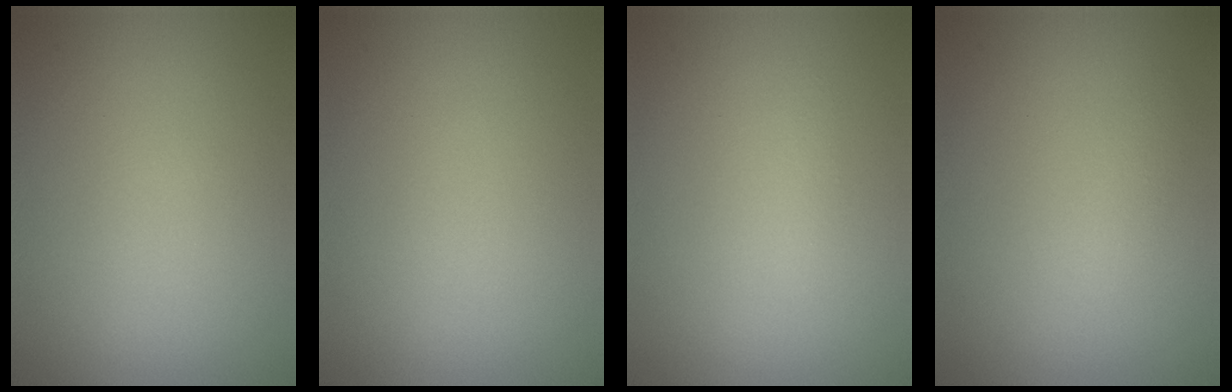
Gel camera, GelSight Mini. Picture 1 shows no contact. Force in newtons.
{"total": 0.0}
{"total": 0.6, "press": 0.6, "slide": 0.0}
{"total": 1.1, "press": 1.1, "slide": 0.0}